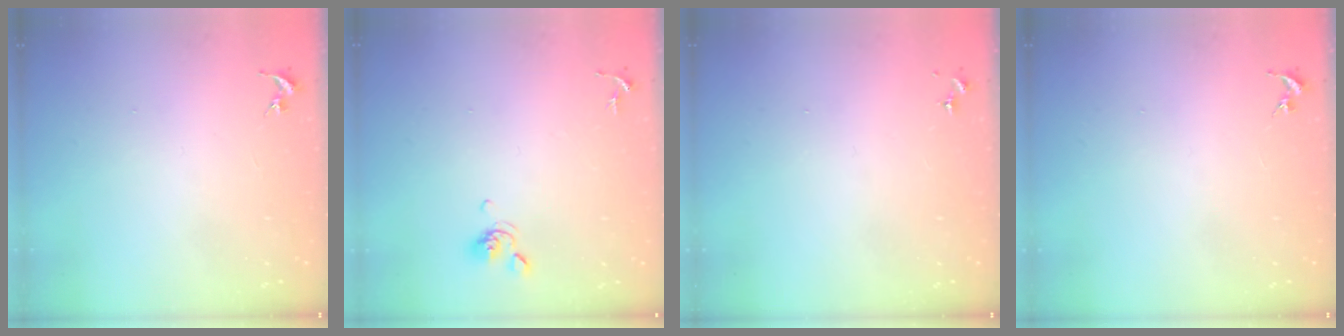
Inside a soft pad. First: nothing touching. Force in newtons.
{"total": 6.0, "press": 5.9, "slide": 1.2}
{"total": 0.0}
{"total": 0.0}